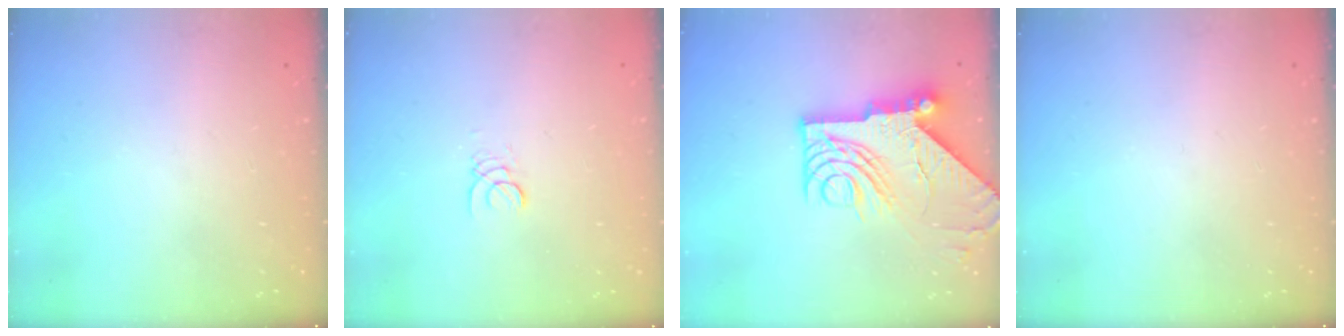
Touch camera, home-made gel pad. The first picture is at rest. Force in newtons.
{"total": 1.3, "press": 1.3, "slide": 0.1}
{"total": 17.7, "press": 17.6, "slide": 1.7}
{"total": 0.0}